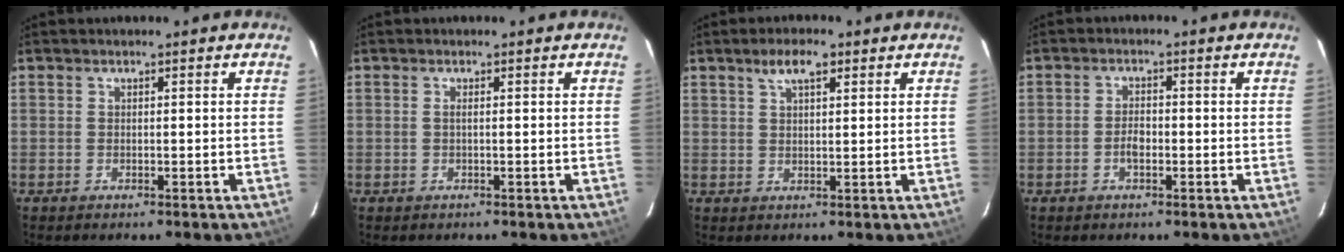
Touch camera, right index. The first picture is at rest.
{"total": 0.6, "force": [-0.1, -0.2, 0.6], "torque": [-0.010, 0.002, -0.002]}
{"total": 4.3, "force": [2.5, 1.5, 3.1], "torque": [-0.056, 0.011, 0.045]}
{"total": 2.2, "force": [-0.9, 1.4, 1.4], "torque": [-0.028, 0.006, -0.016]}